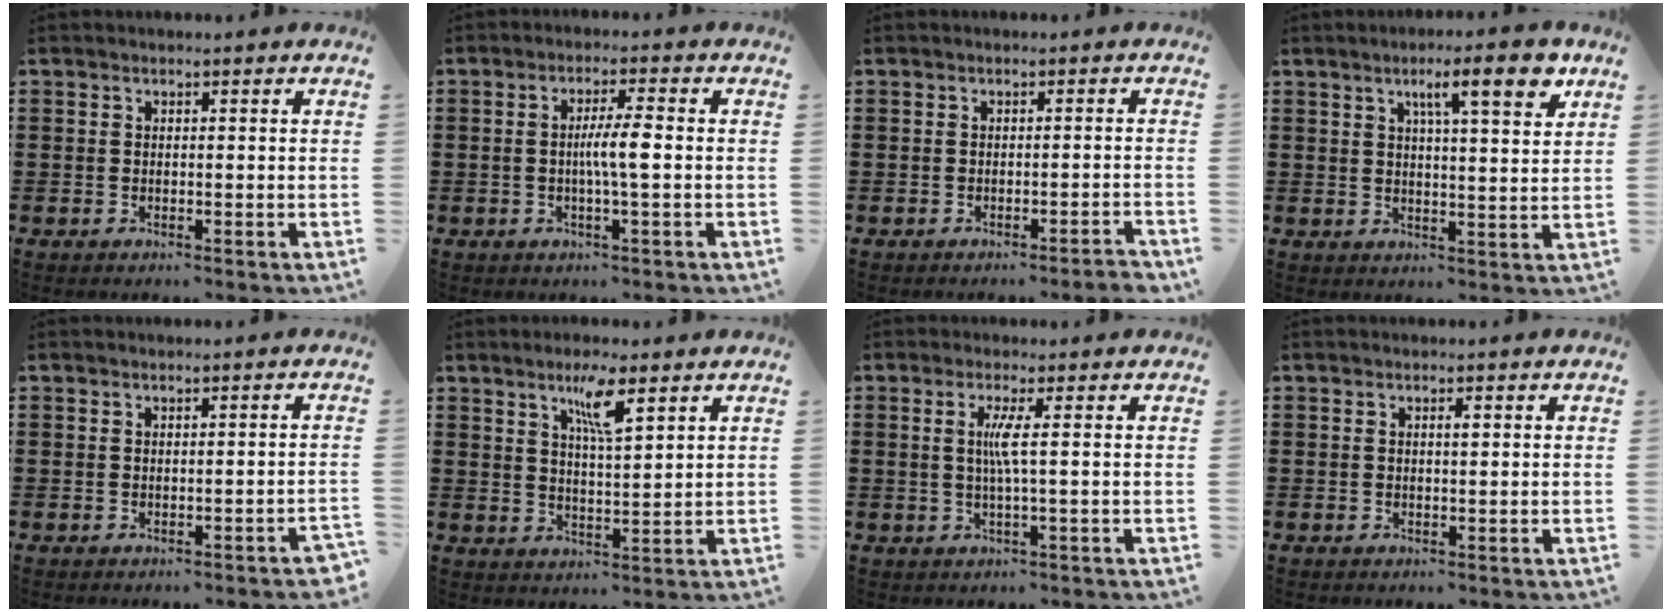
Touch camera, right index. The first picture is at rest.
{"total": 4.6, "force": [-0.4, 0.3, 4.6], "torque": [-0.082, -0.002, -0.010]}
{"total": 1.6, "force": [-1.4, -0.2, 0.9], "torque": [-0.015, 0.000, -0.027]}
{"total": 7.9, "force": [4.5, 1.3, 6.3], "torque": [-0.102, -0.005, 0.068]}
{"total": 0.7, "force": [-0.5, 0.1, 0.5], "torque": [-0.011, -0.004, -0.008]}
{"total": 5.7, "force": [3.5, 1.0, 4.5], "torque": [-0.083, 0.001, 0.054]}
{"total": 3.4, "force": [0.3, -0.6, 3.3], "torque": [-0.064, -0.008, 0.000]}
{"total": 0.9, "force": [0.2, 0.3, 0.8], "torque": [-0.016, 0.001, 0.003]}